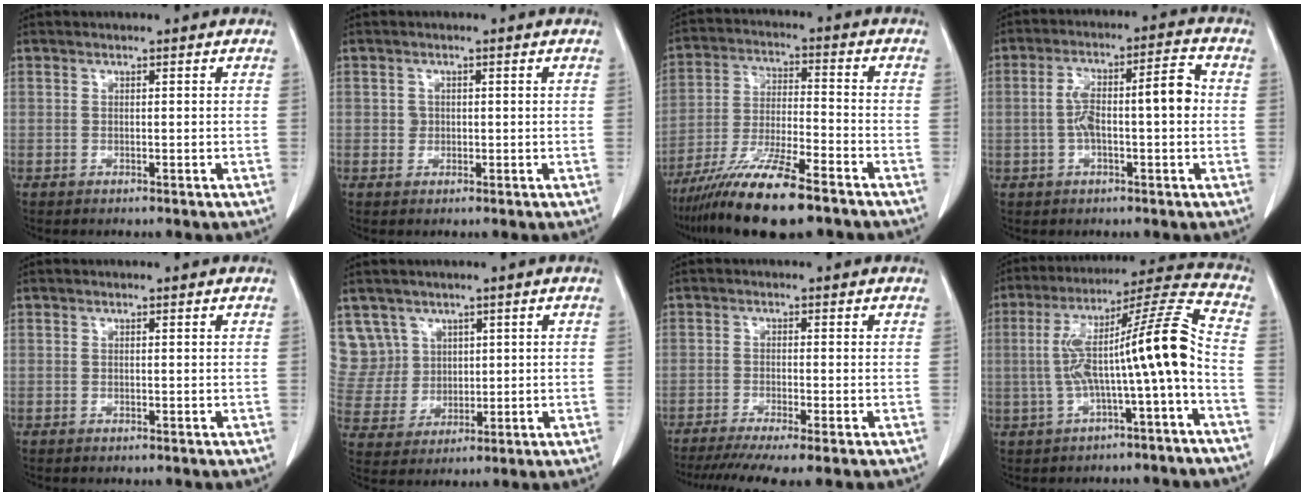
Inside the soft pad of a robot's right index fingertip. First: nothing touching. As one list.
[{"total": 1.3, "force": [0.0, 1.2, 0.3], "torque": [-0.008, 0.004, 0.003]}, {"total": 14.7, "force": [-10.4, 1.8, 10.2], "torque": [-0.204, -0.037, -0.185]}, {"total": 9.2, "force": [-0.4, 2.2, 9.0], "torque": [-0.161, 0.039, -0.004]}, {"total": 0.0}, {"total": 7.9, "force": [3.9, 6.9, -0.2], "torque": [-0.003, 0.026, 0.095]}, {"total": 10.0, "force": [-7.9, -0.1, 6.0], "torque": [-0.083, -0.019, -0.120]}, {"total": 13.9, "force": [-2.6, 0.1, 13.7], "torque": [-0.232, 0.044, -0.041]}]